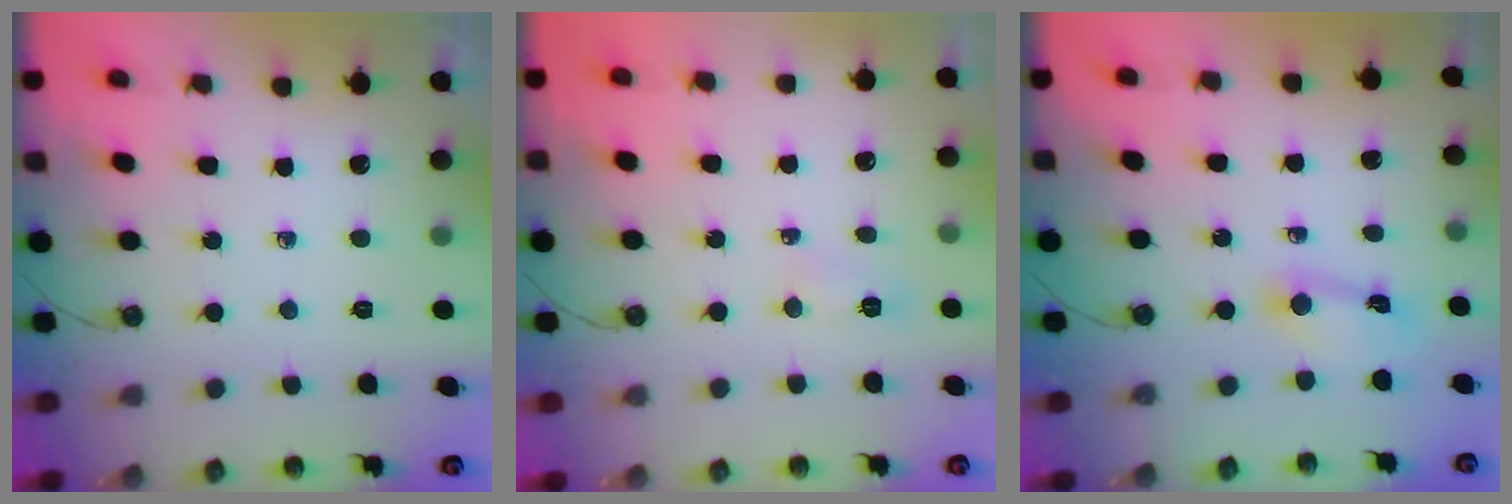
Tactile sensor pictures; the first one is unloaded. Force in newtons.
{"total": 5.6, "press": 5.5, "slide": 1.2}
{"total": 3.4, "press": 3.4, "slide": 0.3}